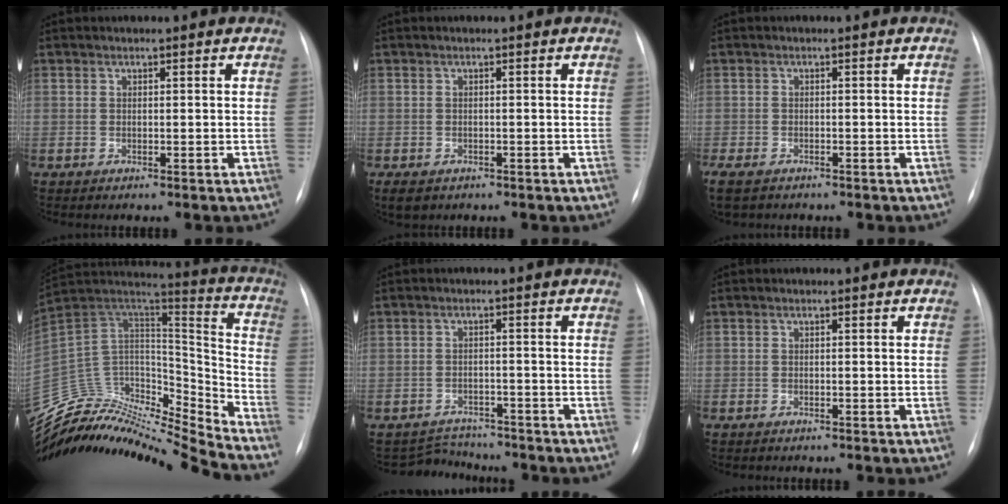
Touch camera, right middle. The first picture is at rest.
{"total": 4.3, "force": [-2.8, 2.7, 1.7], "torque": [-0.025, -0.006, -0.038]}
{"total": 6.1, "force": [-4.5, 2.8, 2.9], "torque": [-0.059, -0.013, -0.070]}
{"total": 28.4, "force": [-27.1, 2.9, 7.9], "torque": [-0.181, 0.026, -0.439]}
{"total": 4.2, "force": [-4.0, 0.8, -1.0], "torque": [0.009, 0.004, -0.060]}
{"total": 0.7, "force": [-0.7, 0.2, 0.2], "torque": [-0.007, -0.002, -0.009]}